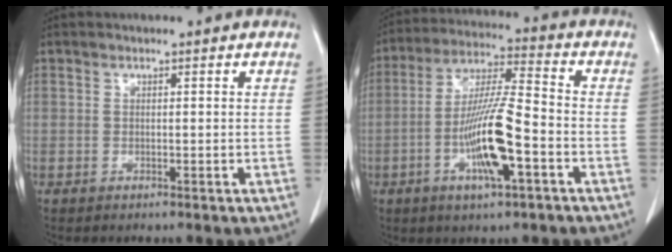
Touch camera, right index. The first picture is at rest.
{"total": 12.5, "force": [-4.2, 1.3, 11.7], "torque": [-0.226, -0.004, -0.077]}